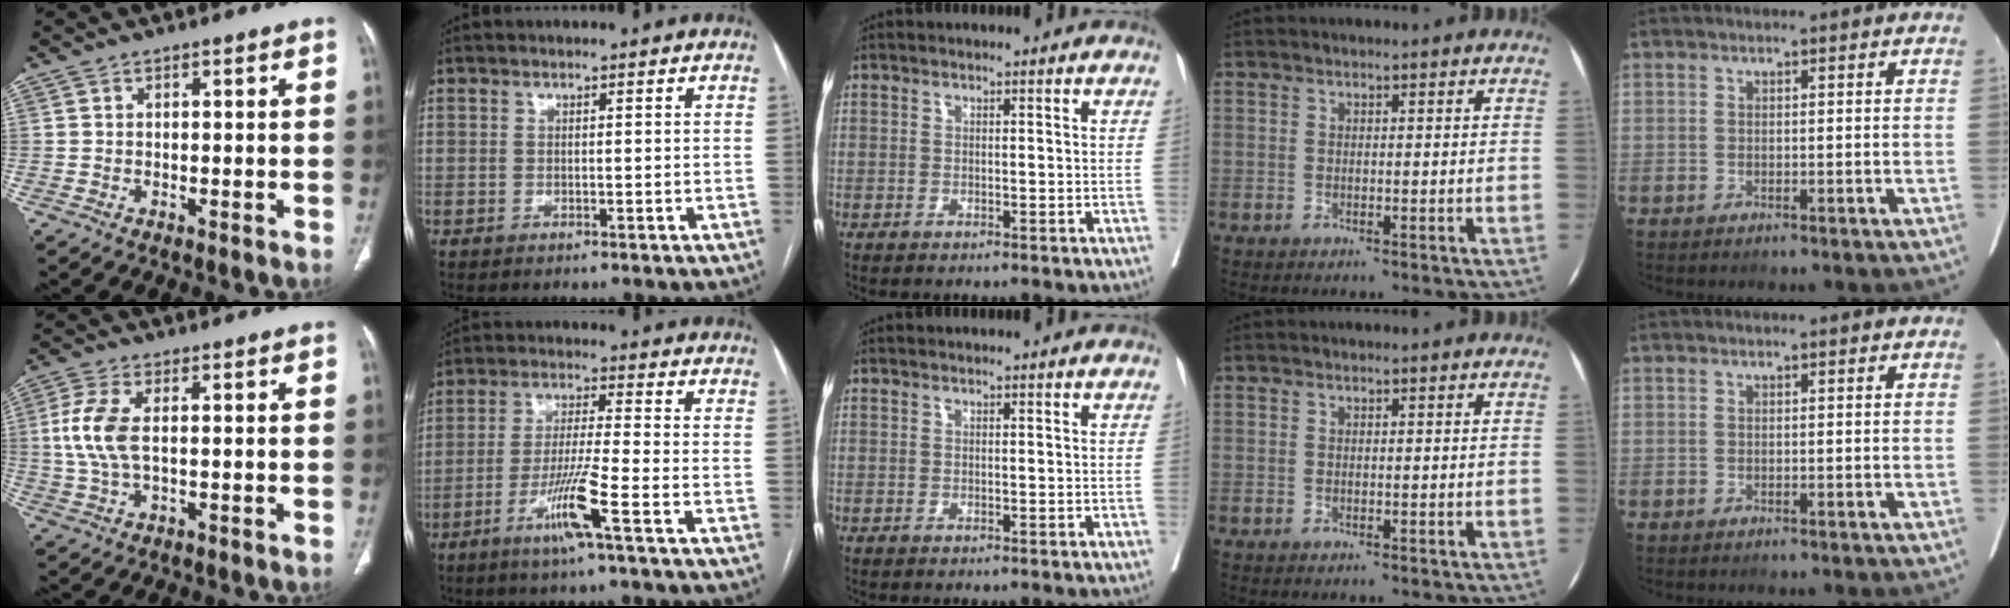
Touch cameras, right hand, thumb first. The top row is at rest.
{"thumb": {"total": 7.5, "force": [0.5, 3.5, 6.6], "torque": [-0.163, 0.003, 0.008]}, "index": {"total": 8.4, "force": [-4.1, -1.0, 7.3], "torque": [-0.142, -0.013, -0.081]}}